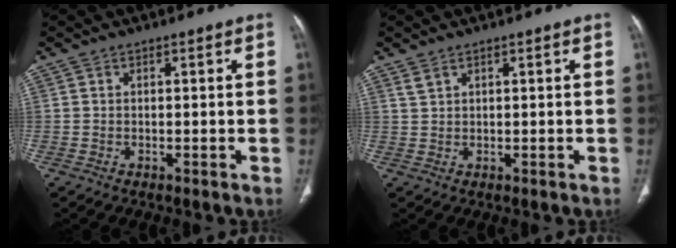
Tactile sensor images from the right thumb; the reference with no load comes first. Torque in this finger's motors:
{"motor_torque": [-0.10, 0.35, 0.39, 0.40, 0.07]}